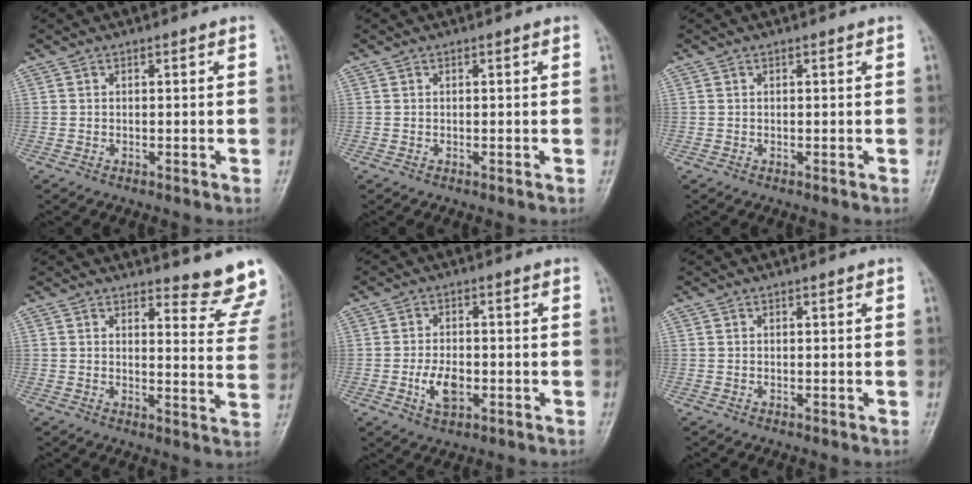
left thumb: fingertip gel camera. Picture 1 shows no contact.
{"total": 0.0}
{"total": 0.0}
{"total": 11.3, "force": [10.7, 2.2, 3.0], "torque": [-0.002, -0.107, 0.102]}
{"total": 5.8, "force": [-1.7, 3.4, 4.4], "torque": [-0.076, 0.006, -0.029]}
{"total": 0.0}